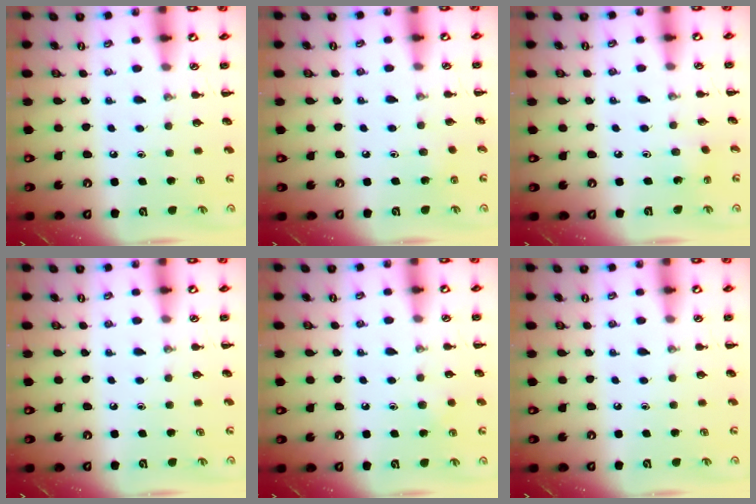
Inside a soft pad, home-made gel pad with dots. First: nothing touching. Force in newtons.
{"total": 2.4, "press": 2.2, "slide": 0.9}
{"total": 1.4, "press": 1.2, "slide": 0.6}
{"total": 0.0}
{"total": 3.2, "press": 3.1, "slide": 0.9}
{"total": 0.0}